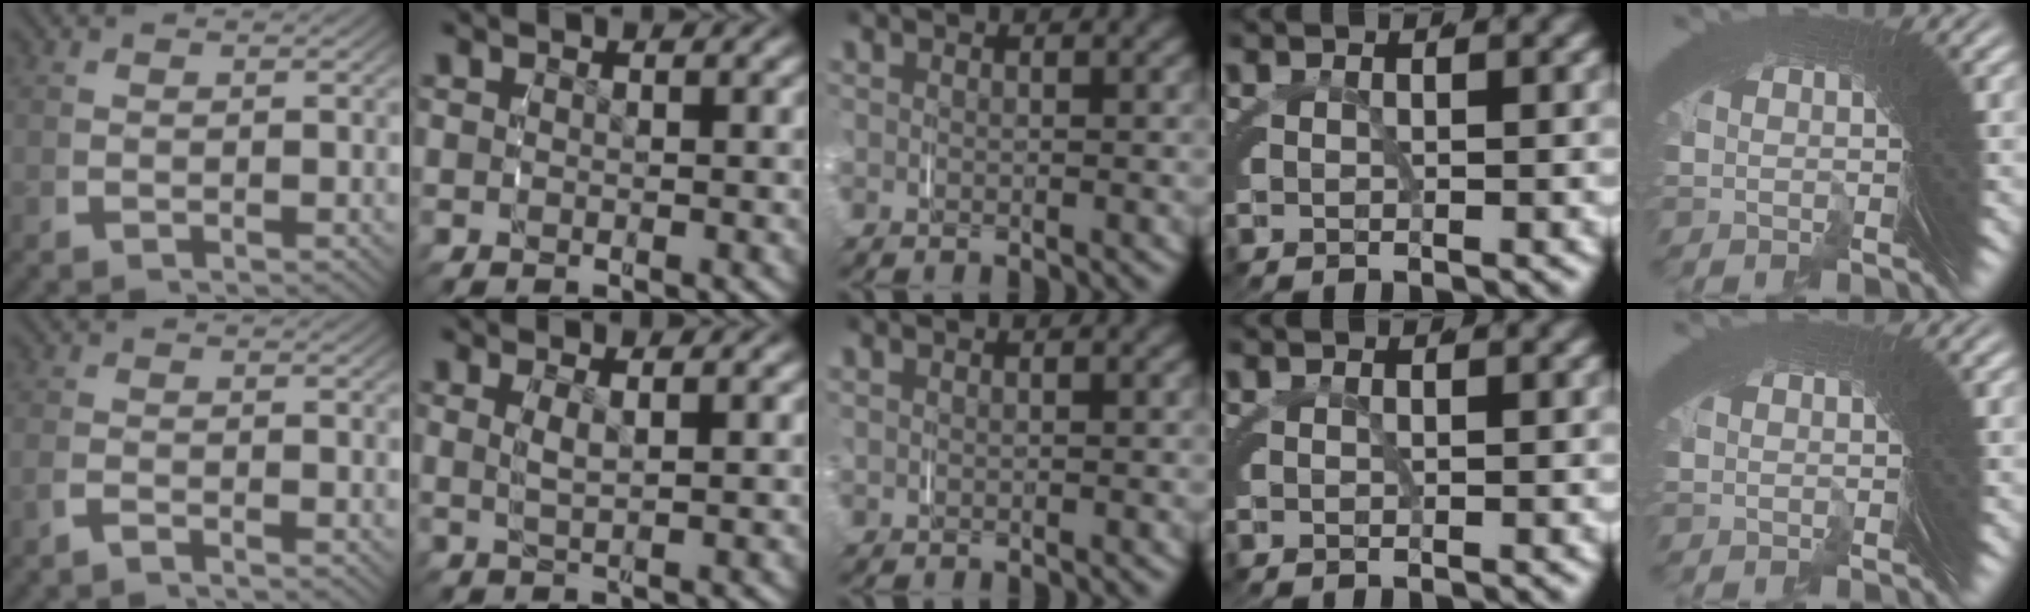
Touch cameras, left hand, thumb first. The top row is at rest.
{"thumb": {"total": 1.3, "force": [-1.2, 0.3, 0.4], "torque": [-0.007, -0.005, -0.025]}, "index": {"total": 1.3, "force": [0.5, 0.0, 1.3], "torque": [-0.032, -0.008, 0.015]}, "middle": {"total": 0.7, "force": [0.5, 0.4, 0.4], "torque": [-0.008, 0.005, 0.009]}}